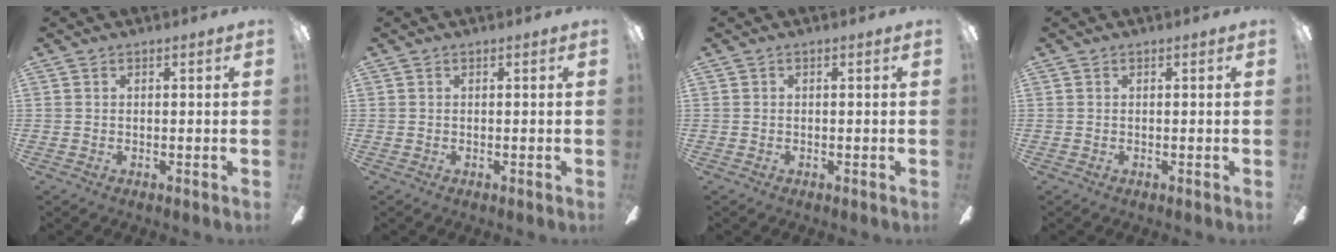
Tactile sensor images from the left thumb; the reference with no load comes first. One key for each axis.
{"total": 0.0}
{"total": 0.0}
{"total": 0.0}